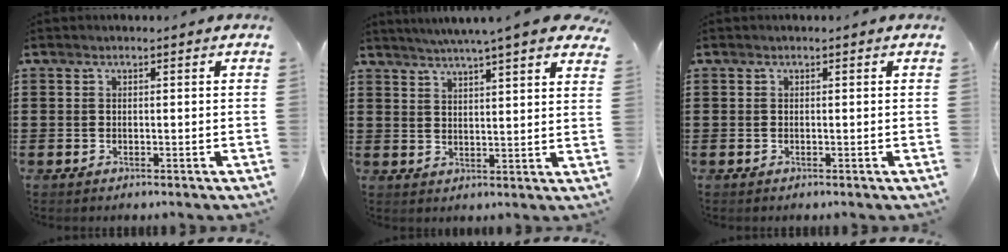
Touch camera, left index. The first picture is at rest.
{"total": 4.9, "force": [4.4, -0.3, 2.1], "torque": [-0.057, -0.017, 0.074]}
{"total": 0.0}